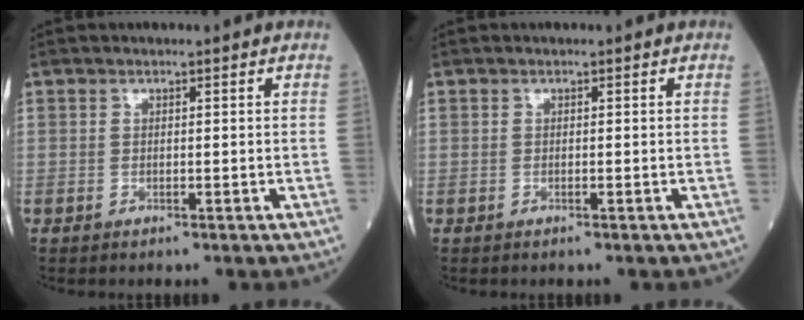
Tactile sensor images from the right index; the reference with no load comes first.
{"total": 0.0}